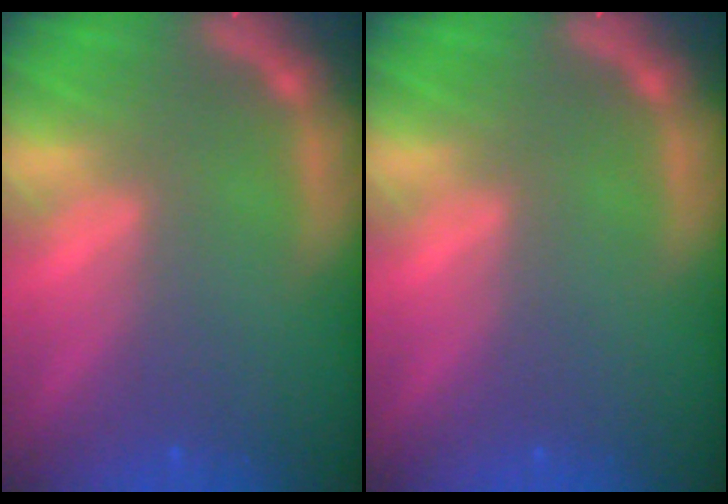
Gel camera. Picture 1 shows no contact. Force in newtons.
{"total": 0.0}